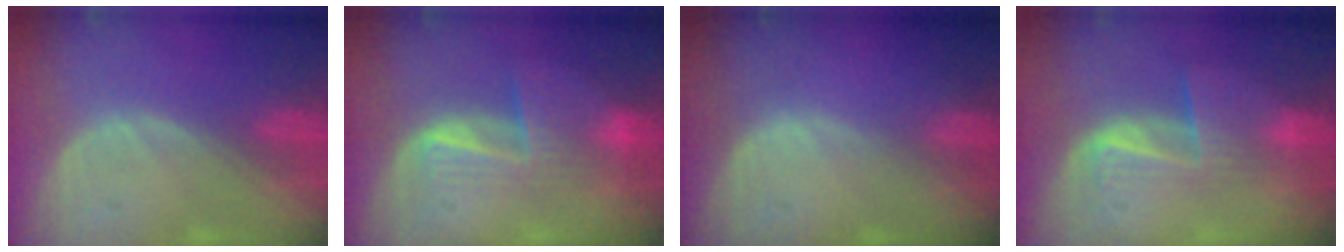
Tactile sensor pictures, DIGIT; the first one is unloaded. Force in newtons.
{"total": 6.7, "press": 6.4, "slide": 2.2}
{"total": 0.0}
{"total": 6.8, "press": 5.6, "slide": 4.0}